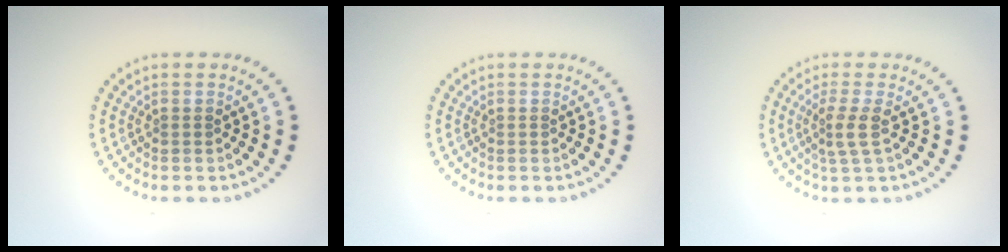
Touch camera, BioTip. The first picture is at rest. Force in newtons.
{"total": 0.0}
{"total": 2.4, "press": 1.7, "slide": 1.6}